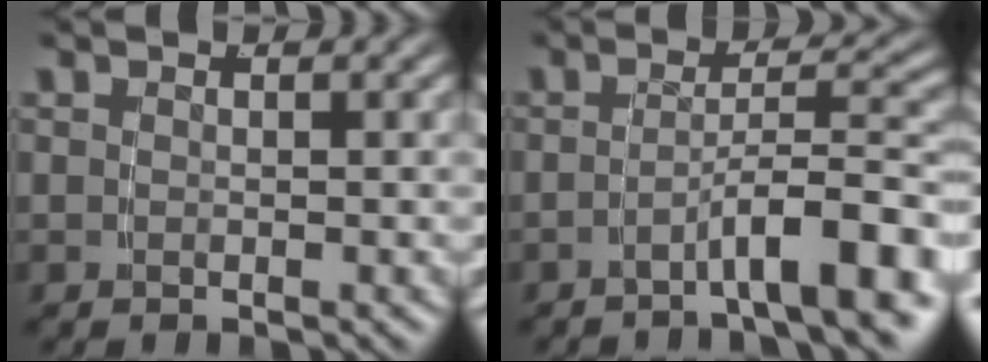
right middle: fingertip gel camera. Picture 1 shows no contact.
{"total": 5.6, "force": [-3.6, 0.3, 4.3], "torque": [-0.057, 0.008, -0.058]}